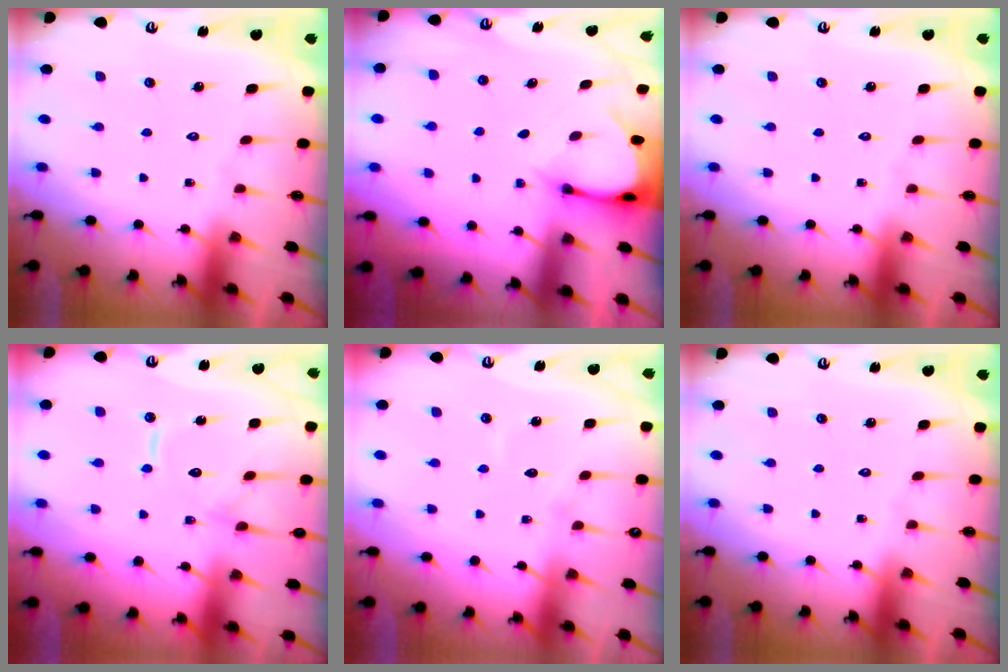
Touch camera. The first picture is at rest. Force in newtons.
{"total": 3.2, "press": 3.2, "slide": 0.3}
{"total": 0.0}
{"total": 11.5, "press": 11.4, "slide": 1.0}
{"total": 6.1, "press": 6.1, "slide": 0.6}
{"total": 0.0}